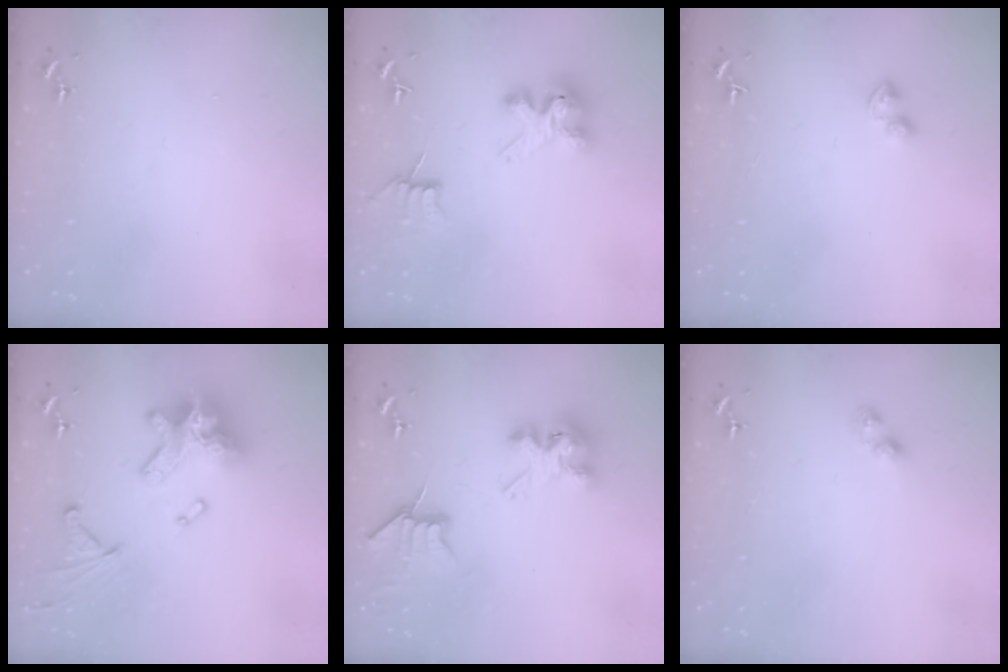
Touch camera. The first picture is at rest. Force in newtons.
{"total": 8.0, "press": 8.0, "slide": 0.4}
{"total": 4.2, "press": 4.1, "slide": 0.8}
{"total": 20.8, "press": 20.7, "slide": 2.2}
{"total": 8.1, "press": 8.1, "slide": 0.4}
{"total": 3.4, "press": 3.3, "slide": 0.4}